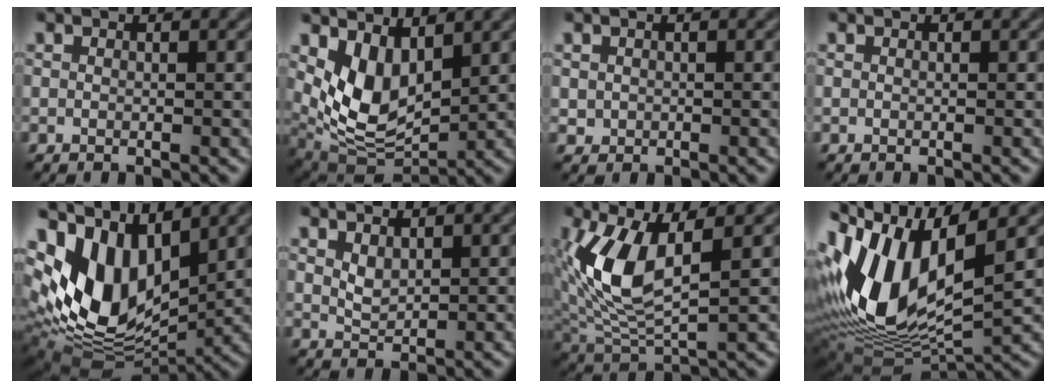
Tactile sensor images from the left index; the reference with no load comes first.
{"total": 5.9, "force": [2.1, 3.3, 4.4], "torque": [-0.099, -0.025, 0.039]}
{"total": 0.7, "force": [0.1, 0.7, 0.1], "torque": [-0.003, -0.004, 0.004]}
{"total": 0.0}
{"total": 11.1, "force": [3.4, 7.0, 7.9], "torque": [-0.172, -0.008, 0.065]}
{"total": 1.4, "force": [0.8, 0.7, 0.9], "torque": [-0.021, -0.005, 0.017]}
{"total": 7.6, "force": [1.4, 3.7, 6.5], "torque": [-0.150, -0.013, 0.030]}
{"total": 13.2, "force": [1.8, 6.9, 11.1], "torque": [-0.240, -0.005, 0.023]}